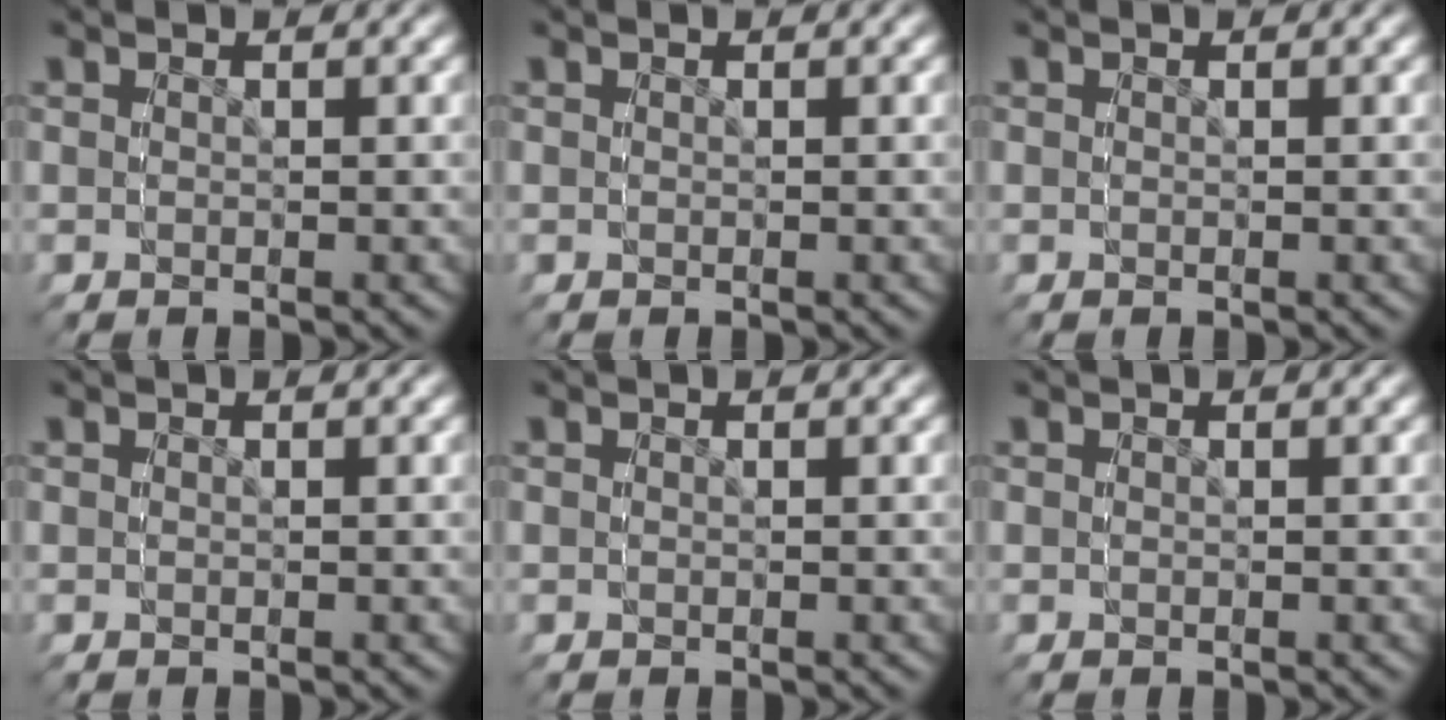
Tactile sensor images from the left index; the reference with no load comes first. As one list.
[{"total": 0.0}, {"total": 0.0}, {"total": 0.0}, {"total": 0.0}, {"total": 0.0}]